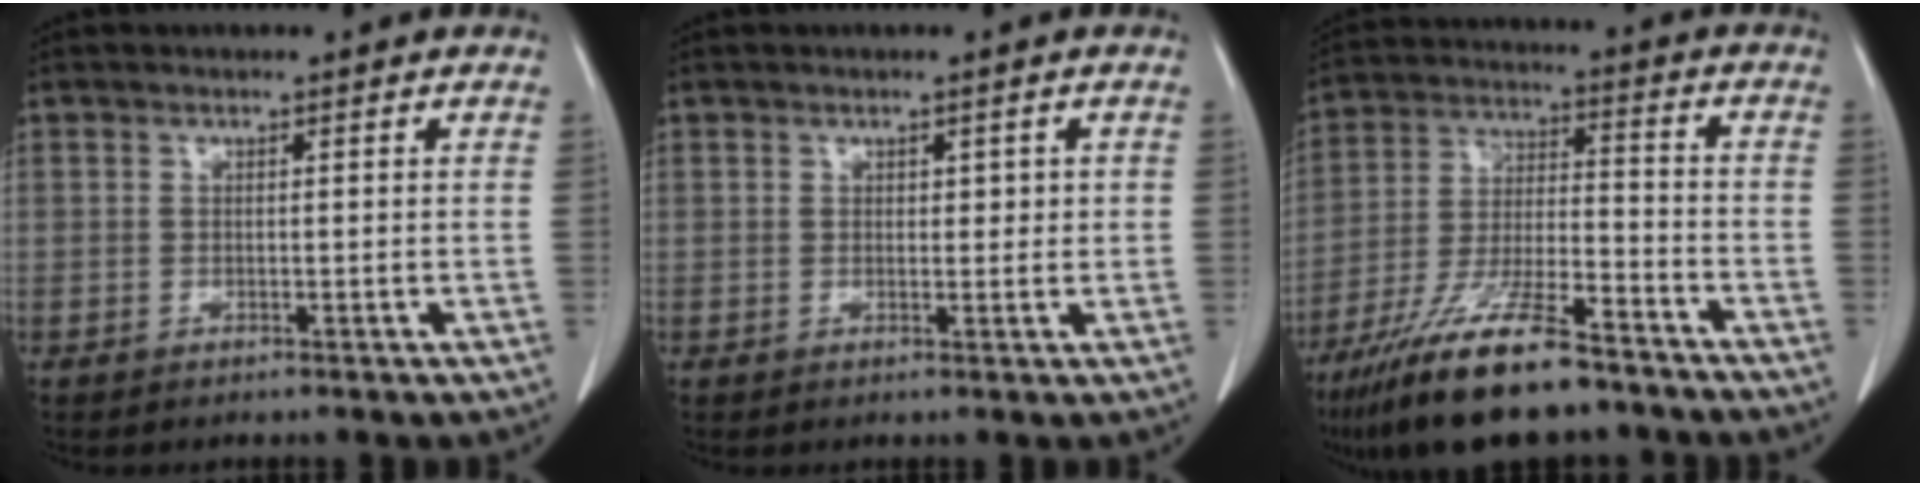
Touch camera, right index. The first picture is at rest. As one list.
[{"total": 1.6, "force": [0.5, 0.9, 1.2], "torque": [-0.012, 0.001, 0.007]}, {"total": 16.1, "force": [-12.2, 3.0, 10.1], "torque": [-0.208, -0.024, -0.221]}]